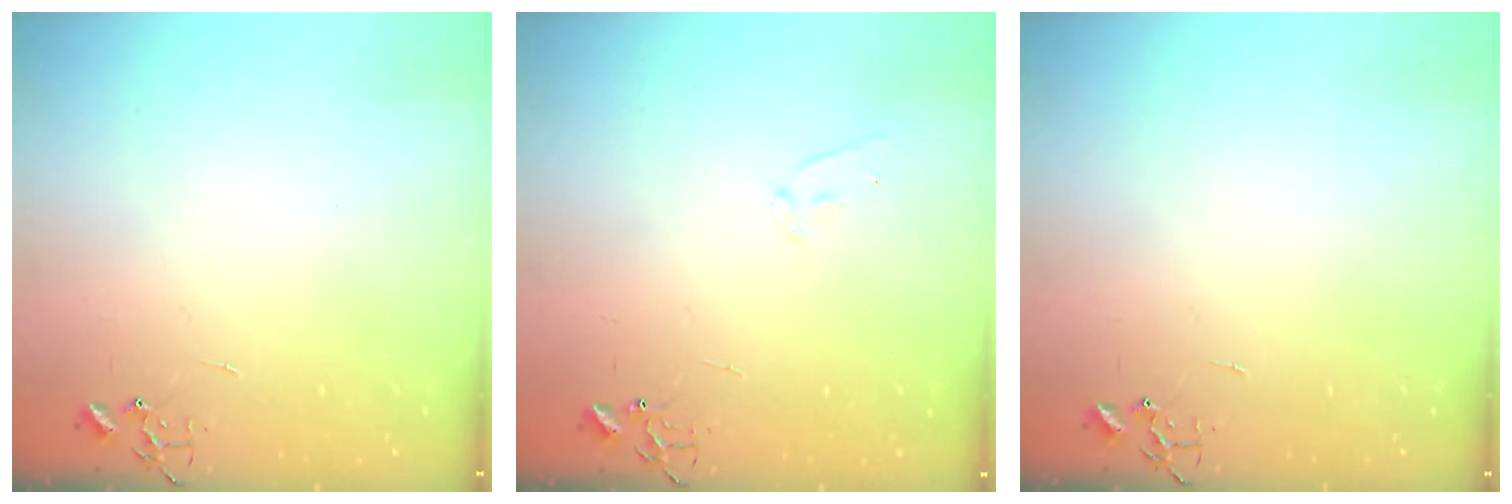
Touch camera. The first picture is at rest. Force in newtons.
{"total": 7.1, "press": 7.0, "slide": 0.7}
{"total": 0.0}